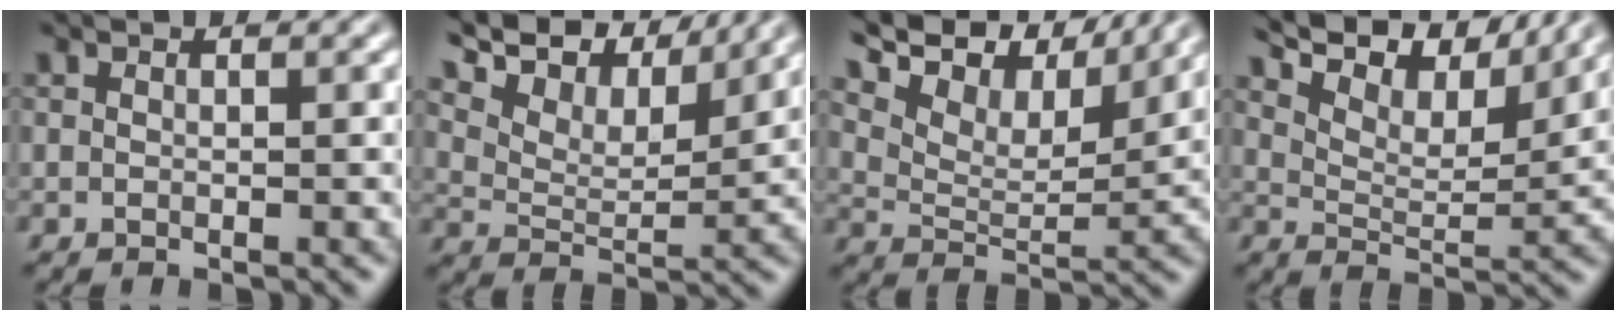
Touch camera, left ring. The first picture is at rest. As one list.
[{"total": 10.3, "force": [8.1, 3.3, 5.4], "torque": [-0.138, 0.032, 0.118]}, {"total": 11.1, "force": [8.1, 4.1, 6.4], "torque": [-0.158, 0.036, 0.123]}, {"total": 9.9, "force": [7.9, 2.8, 5.3], "torque": [-0.122, 0.023, 0.114]}]